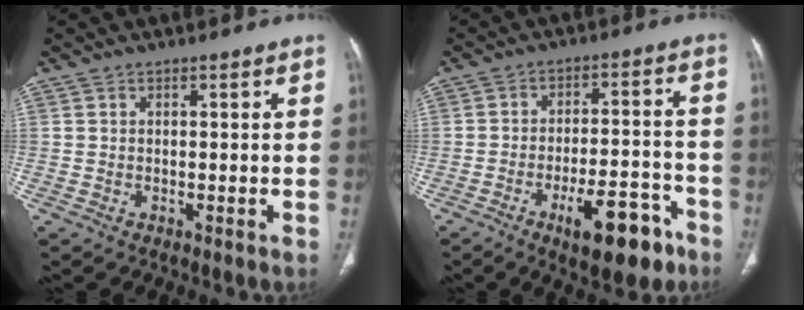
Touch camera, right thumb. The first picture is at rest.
{"total": 12.8, "force": [-7.3, 4.9, 9.4], "torque": [-0.122, 0.046, -0.103]}